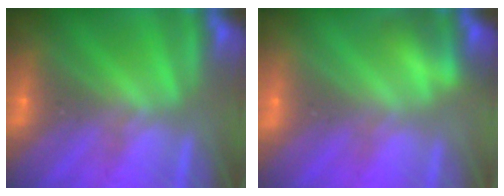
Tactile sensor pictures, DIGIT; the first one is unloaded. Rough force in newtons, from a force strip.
{"total": 2.8}